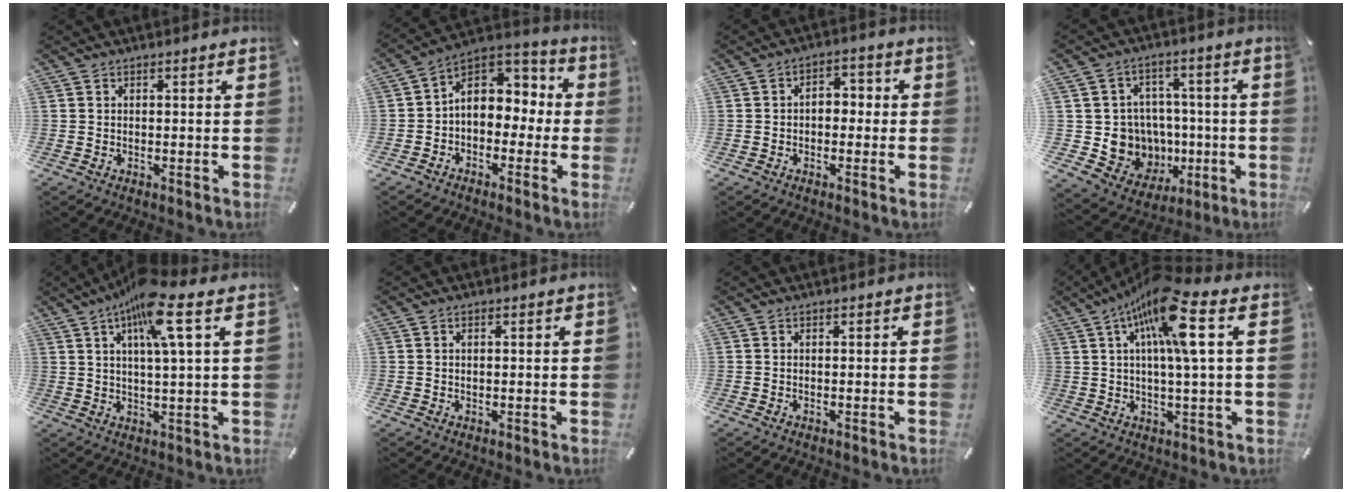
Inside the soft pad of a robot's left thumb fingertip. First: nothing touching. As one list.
[{"total": 8.5, "force": [0.5, 7.5, 4.0], "torque": [-0.058, -0.001, 0.012]}, {"total": 4.5, "force": [-0.9, 3.1, 3.1], "torque": [-0.043, 0.011, -0.024]}, {"total": 12.3, "force": [-1.2, 11.9, 2.7], "torque": [-0.023, -0.003, 0.006]}, {"total": 11.8, "force": [5.7, 1.4, 10.2], "torque": [-0.190, -0.007, 0.095]}, {"total": 0.9, "force": [0.4, 0.5, 0.7], "torque": [-0.014, 0.003, 0.006]}, {"total": 0.0}, {"total": 13.9, "force": [5.0, 2.2, 12.8], "torque": [-0.236, -0.012, 0.080]}]